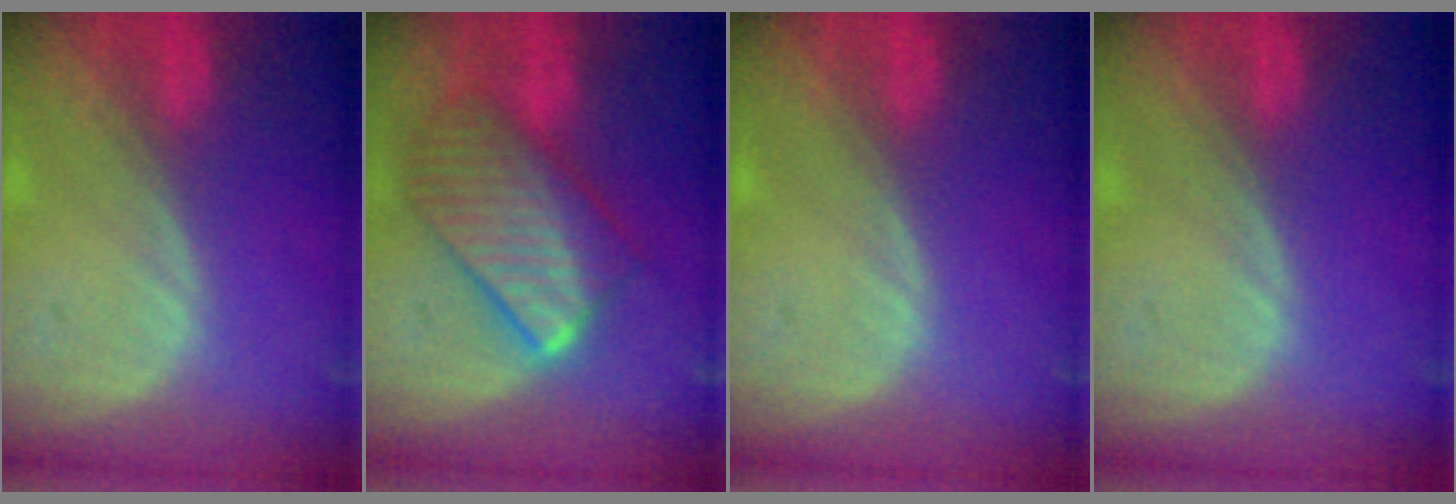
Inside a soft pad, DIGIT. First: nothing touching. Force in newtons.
{"total": 10.1, "press": 10.1, "slide": 0.8}
{"total": 0.0}
{"total": 0.0}